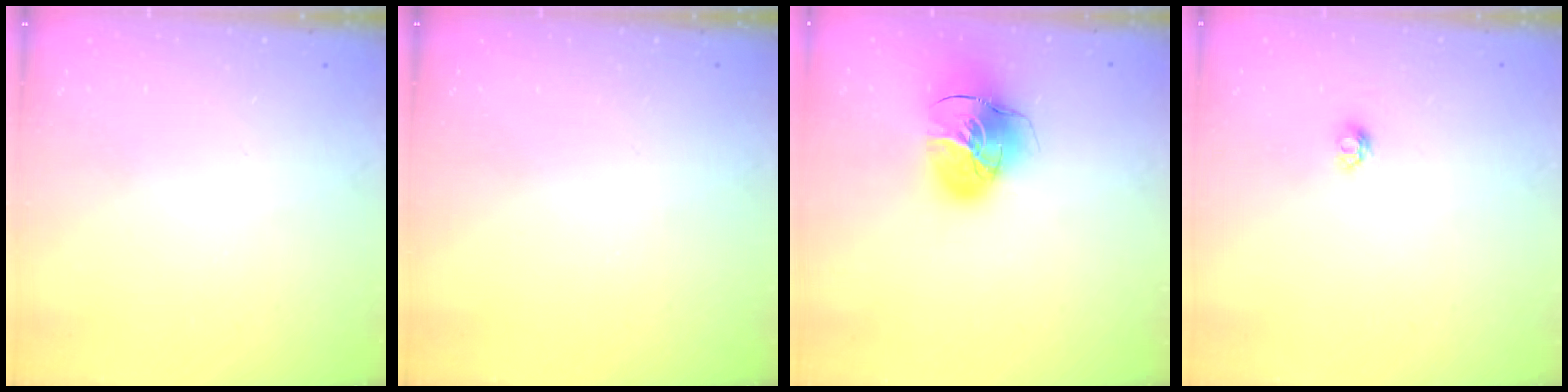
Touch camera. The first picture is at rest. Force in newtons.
{"total": 0.0}
{"total": 18.0, "press": 17.9, "slide": 2.5}
{"total": 3.8, "press": 3.8, "slide": 0.5}